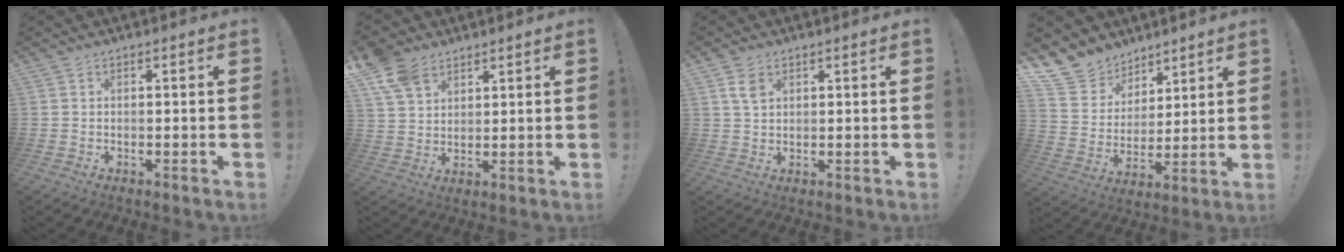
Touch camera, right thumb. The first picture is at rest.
{"total": 9.2, "force": [6.1, 5.7, 3.7], "torque": [-0.071, -0.028, 0.122]}
{"total": 3.9, "force": [1.8, 2.4, 2.6], "torque": [-0.035, -0.005, 0.031]}
{"total": 11.9, "force": [8.9, 7.7, 1.7], "torque": [-0.048, -0.070, 0.176]}